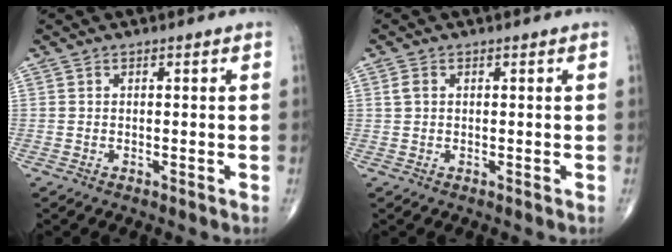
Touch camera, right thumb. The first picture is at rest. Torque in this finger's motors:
{"motor_torque": [-0.38, -0.13, 0.29, 0.09, 0.03]}